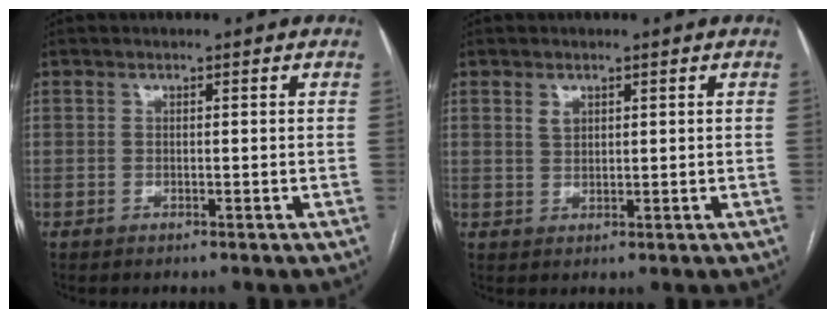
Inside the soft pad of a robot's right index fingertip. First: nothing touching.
{"total": 1.8, "force": [1.0, 1.1, 1.0], "torque": [-0.019, 0.001, 0.022]}